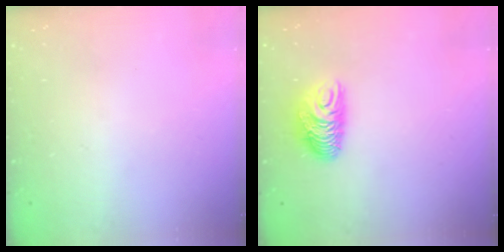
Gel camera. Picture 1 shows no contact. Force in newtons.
{"total": 8.9, "press": 8.9, "slide": 0.3}